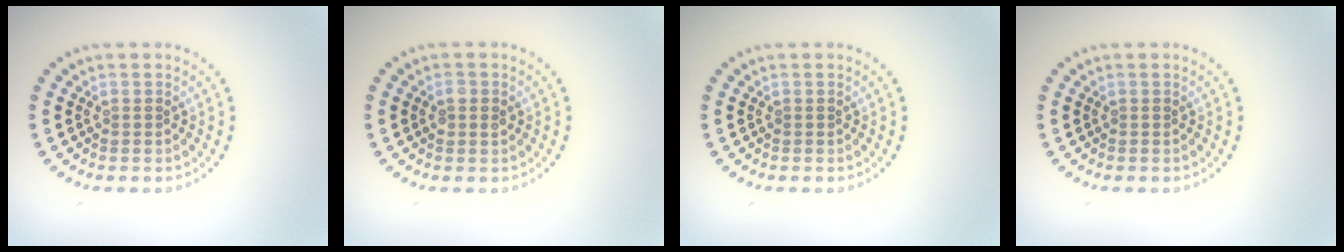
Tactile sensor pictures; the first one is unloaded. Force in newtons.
{"total": 1.1, "press": 1.1, "slide": 0.2}
{"total": 0.0}
{"total": 0.0}